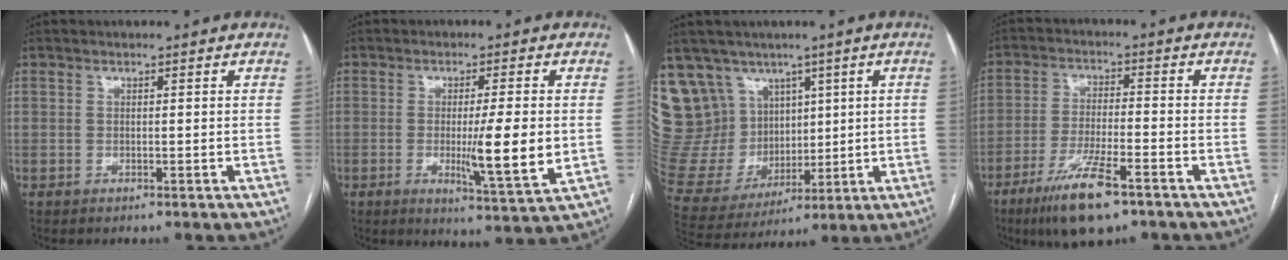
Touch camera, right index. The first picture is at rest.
{"total": 9.3, "force": [-0.9, 0.2, 9.3], "torque": [-0.146, -0.023, -0.016]}
{"total": 17.1, "force": [10.0, 12.8, 5.1], "torque": [-0.121, 0.058, 0.218]}
{"total": 10.4, "force": [-6.5, 1.8, 7.9], "torque": [-0.156, -0.022, -0.111]}